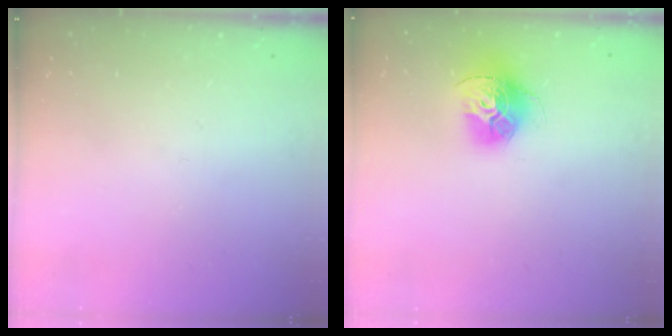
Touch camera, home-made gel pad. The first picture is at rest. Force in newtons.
{"total": 13.9, "press": 13.8, "slide": 1.4}